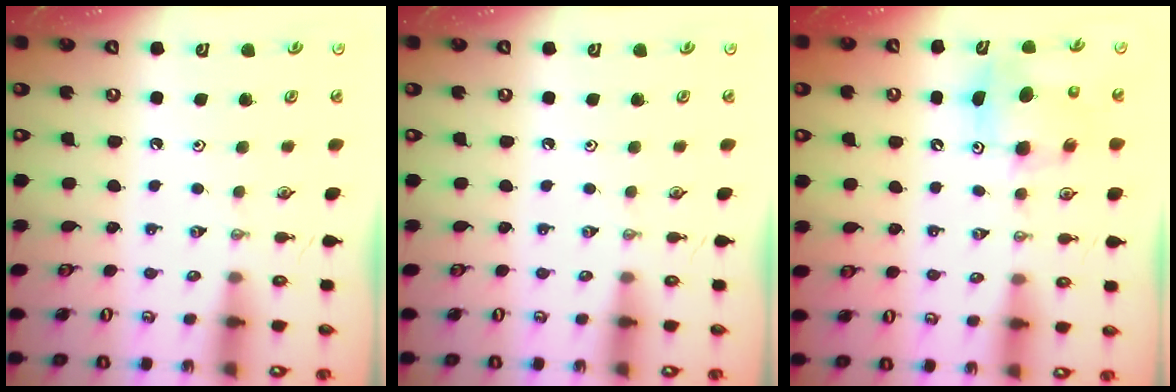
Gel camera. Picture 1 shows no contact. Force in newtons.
{"total": 0.0}
{"total": 7.9, "press": 7.6, "slide": 2.1}